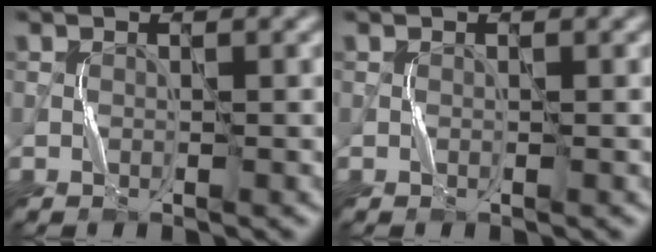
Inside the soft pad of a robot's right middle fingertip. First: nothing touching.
{"total": 0.0}